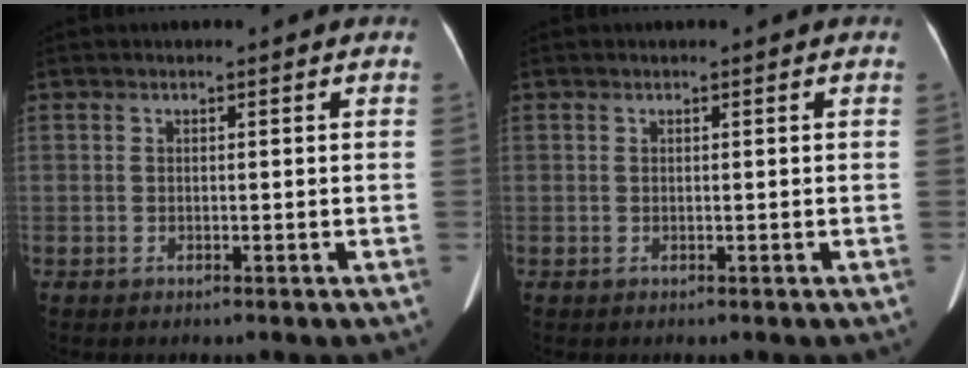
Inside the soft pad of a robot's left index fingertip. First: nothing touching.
{"total": 0.0}